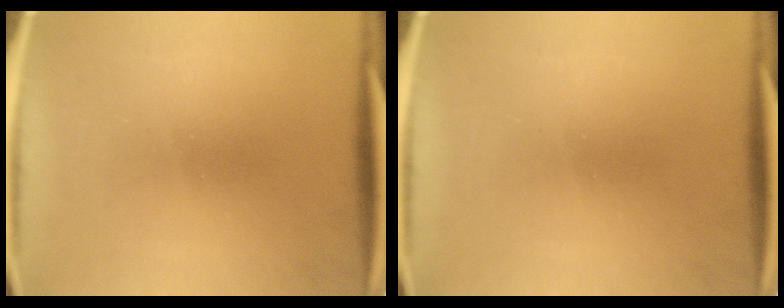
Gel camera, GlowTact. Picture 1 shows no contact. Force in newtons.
{"total": 0.0}